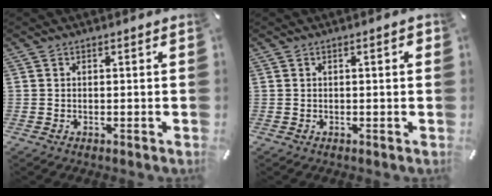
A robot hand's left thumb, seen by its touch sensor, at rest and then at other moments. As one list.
[{"total": 1.7, "force": [0.3, 0.3, 1.6], "torque": [-0.030, 0.002, 0.003]}]